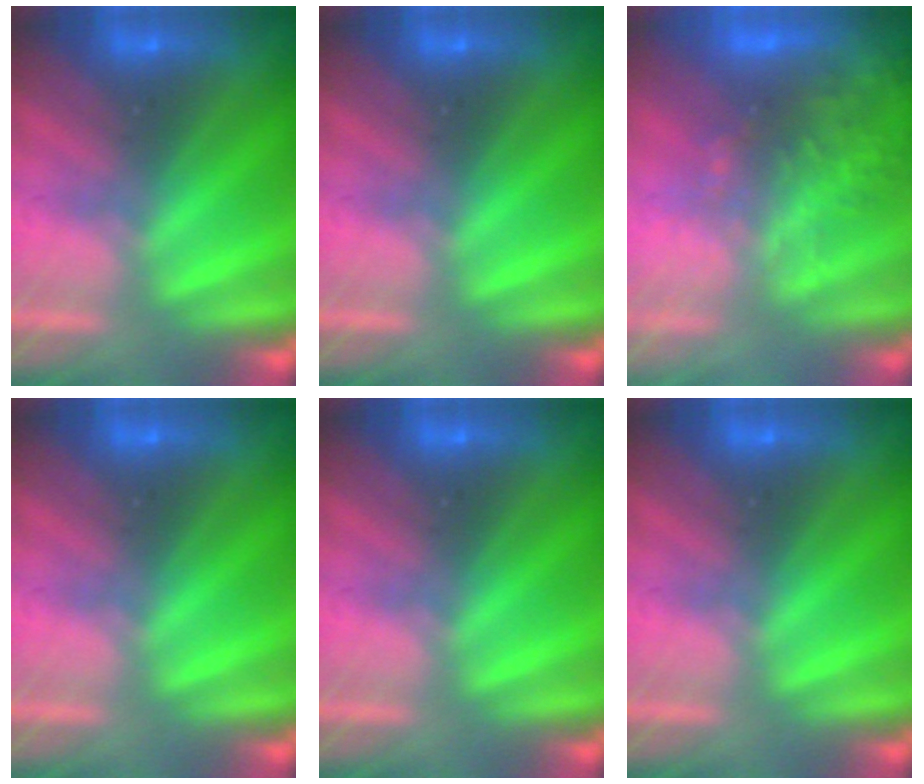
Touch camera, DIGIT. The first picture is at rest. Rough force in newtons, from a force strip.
{"total": 0.0}
{"total": 5.9}
{"total": 0.0}
{"total": 0.0}
{"total": 0.0}